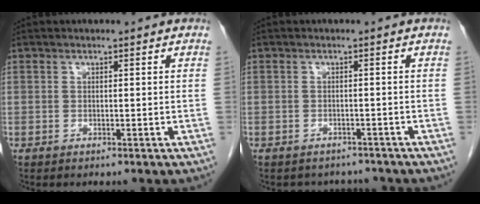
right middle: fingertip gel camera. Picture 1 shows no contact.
{"total": 4.1, "force": [-3.7, 1.8, 0.0], "torque": [-0.001, 0.007, -0.044]}